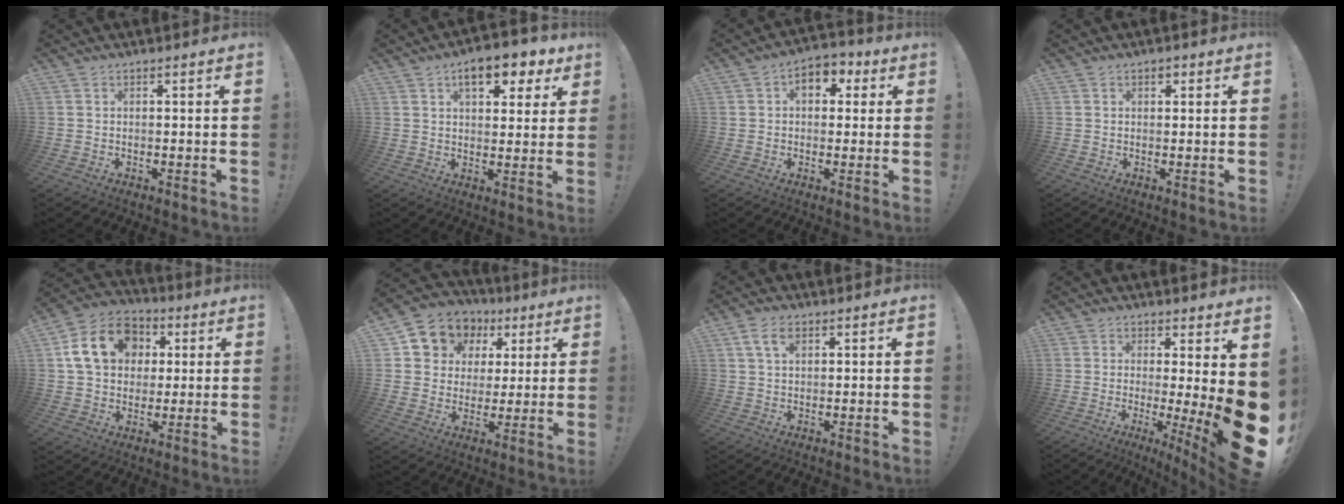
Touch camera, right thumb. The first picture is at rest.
{"total": 10.1, "force": [5.6, 4.8, 6.9], "torque": [-0.086, -0.028, 0.094]}
{"total": 7.3, "force": [2.3, 5.1, 4.7], "torque": [-0.060, -0.001, 0.037]}
{"total": 1.2, "force": [0.6, 0.9, 0.5], "torque": [-0.006, 0.001, 0.010]}
{"total": 16.8, "force": [4.9, 13.2, 9.2], "torque": [-0.144, 0.008, 0.101]}
{"total": 9.6, "force": [3.8, 8.5, 2.4], "torque": [-0.038, -0.026, 0.078]}
{"total": 4.8, "force": [2.1, 2.7, 3.3], "torque": [-0.059, -0.002, 0.040]}
{"total": 11.0, "force": [-0.8, 0.3, 11.0], "torque": [-0.127, -0.045, -0.006]}